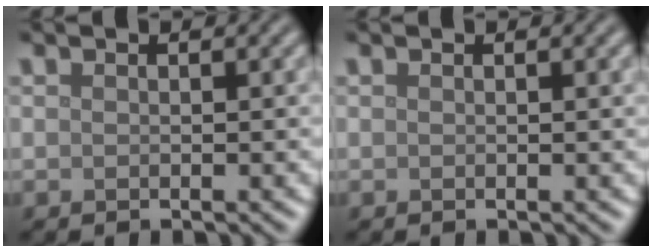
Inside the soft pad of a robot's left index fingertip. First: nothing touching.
{"total": 0.7, "force": [0.2, 0.1, 0.6], "torque": [-0.007, 0.003, 0.003]}